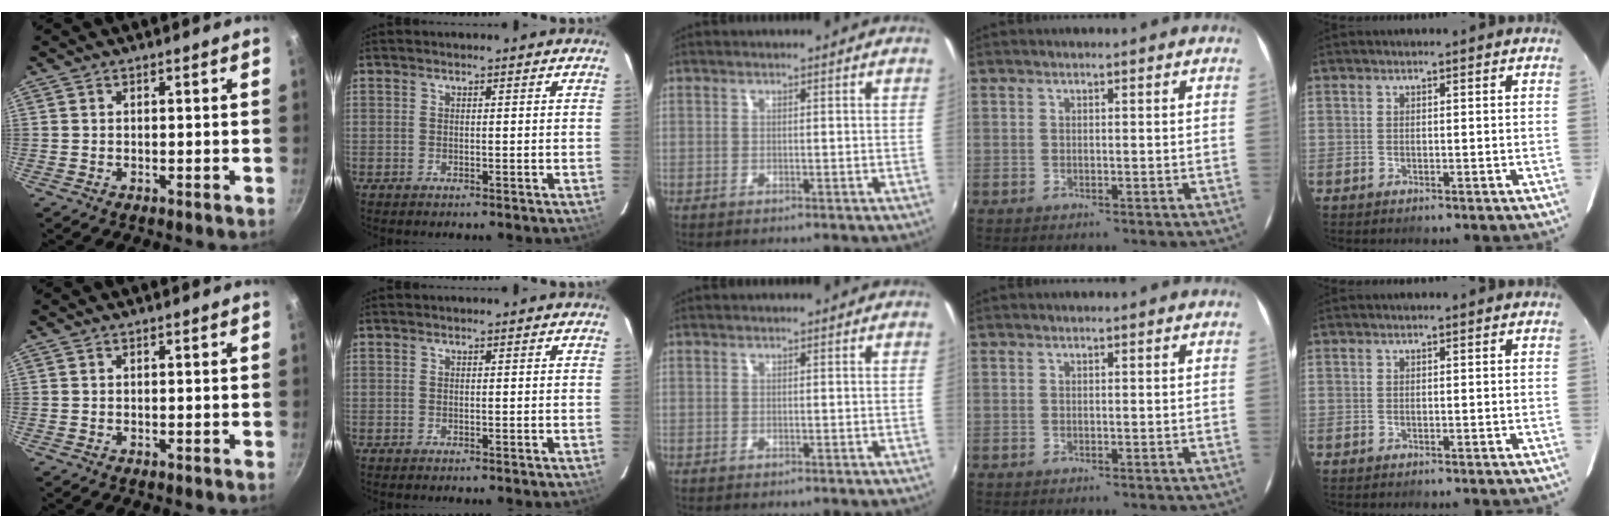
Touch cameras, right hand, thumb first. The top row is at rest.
{}